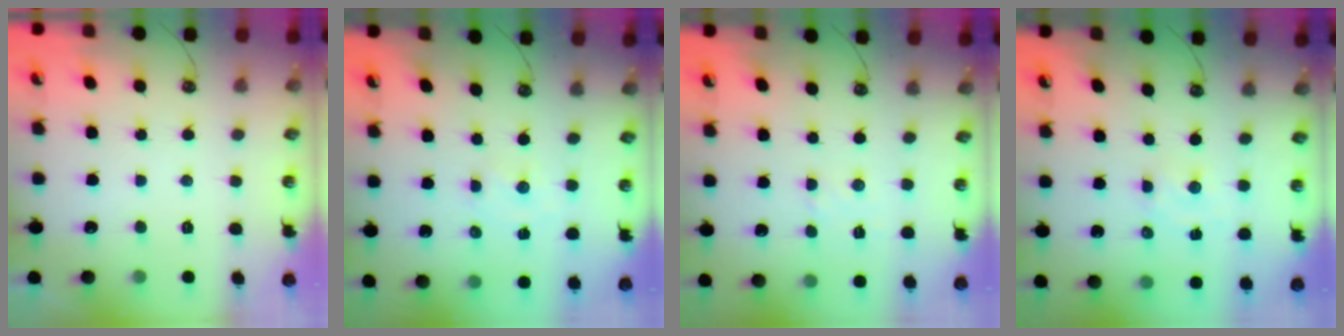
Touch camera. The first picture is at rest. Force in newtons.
{"total": 1.8, "press": 1.8, "slide": 0.3}
{"total": 1.9, "press": 1.9, "slide": 0.3}
{"total": 2.3, "press": 2.3, "slide": 0.3}